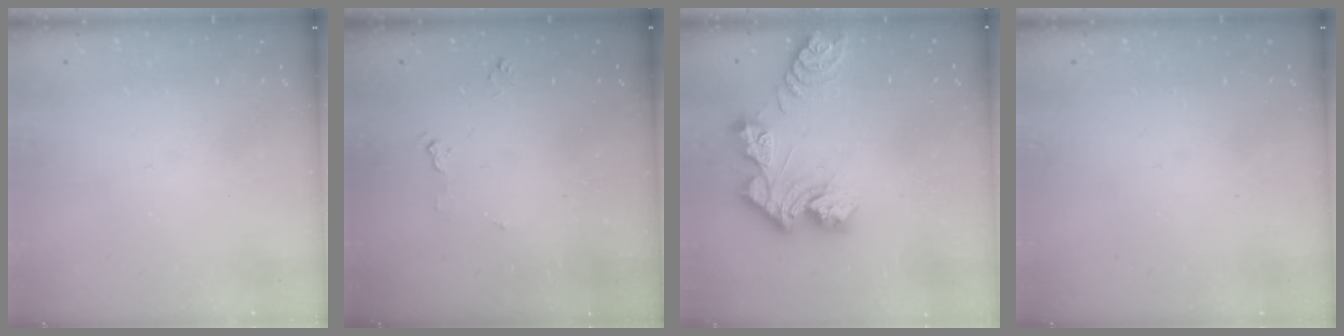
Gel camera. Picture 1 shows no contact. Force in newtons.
{"total": 5.4, "press": 5.4, "slide": 0.6}
{"total": 13.2, "press": 13.2, "slide": 1.2}
{"total": 0.0}